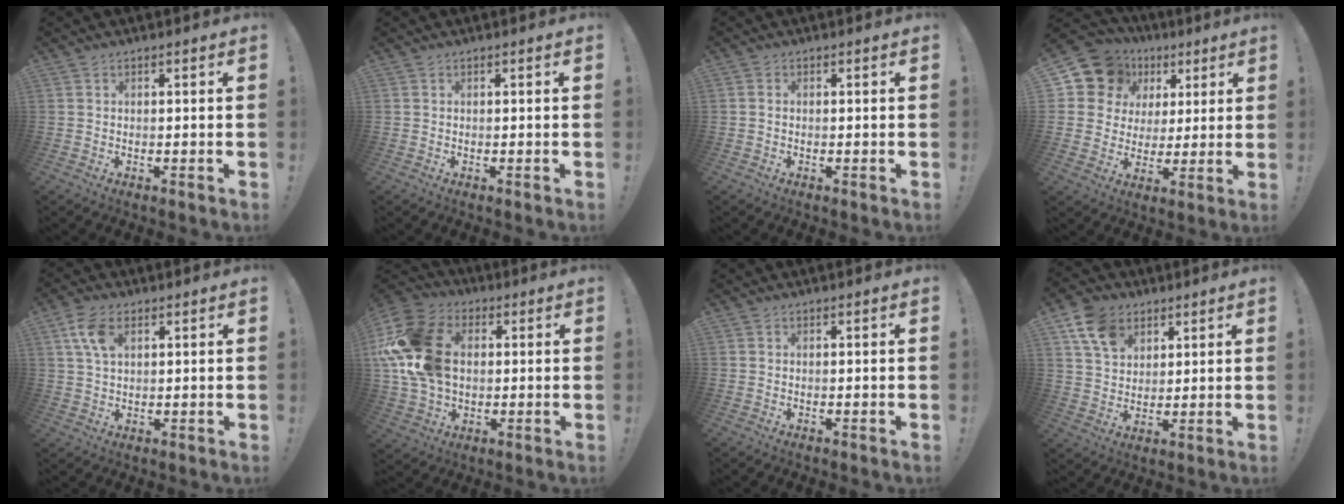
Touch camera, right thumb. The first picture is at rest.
{"total": 0.0}
{"total": 0.6, "force": [-0.1, 0.5, 0.1], "torque": [-0.008, 0.004, -0.002]}
{"total": 13.2, "force": [6.2, 10.8, 4.2], "torque": [-0.068, -0.032, 0.127]}
{"total": 7.9, "force": [3.4, 4.5, 5.6], "torque": [-0.101, -0.006, 0.063]}
{"total": 22.6, "force": [3.2, 16.6, 14.9], "torque": [-0.274, 0.004, 0.065]}
{"total": 0.0}
{"total": 11.2, "force": [6.0, 7.9, 5.3], "torque": [-0.085, -0.022, 0.118]}